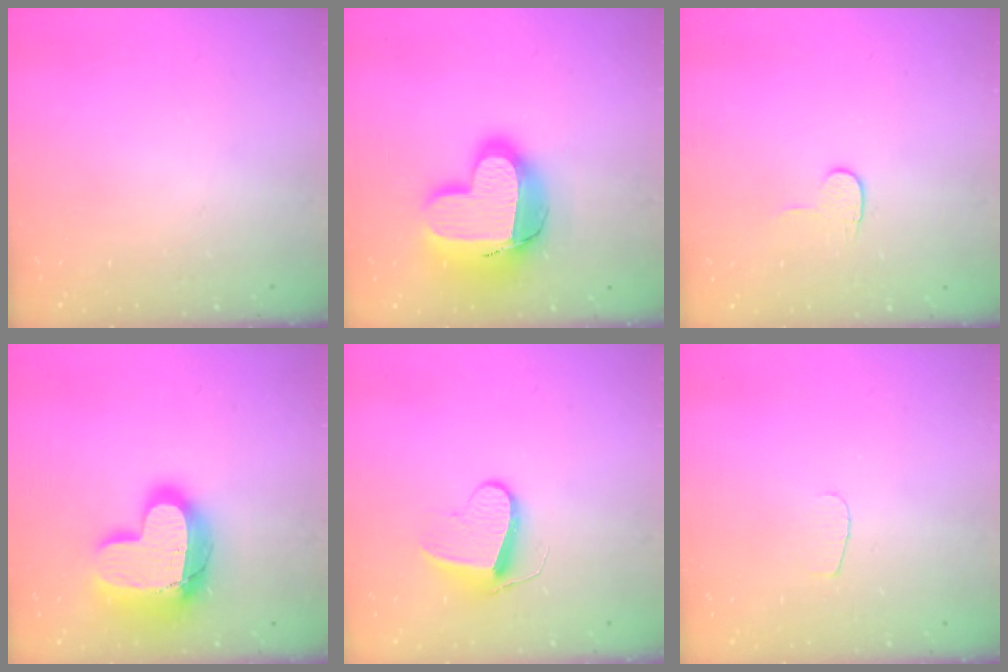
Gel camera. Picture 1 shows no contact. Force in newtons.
{"total": 18.9, "press": 18.9, "slide": 1.6}
{"total": 3.8, "press": 3.8, "slide": 0.4}
{"total": 18.9, "press": 18.8, "slide": 1.5}
{"total": 9.4, "press": 9.4, "slide": 0.7}
{"total": 3.6, "press": 3.5, "slide": 0.4}